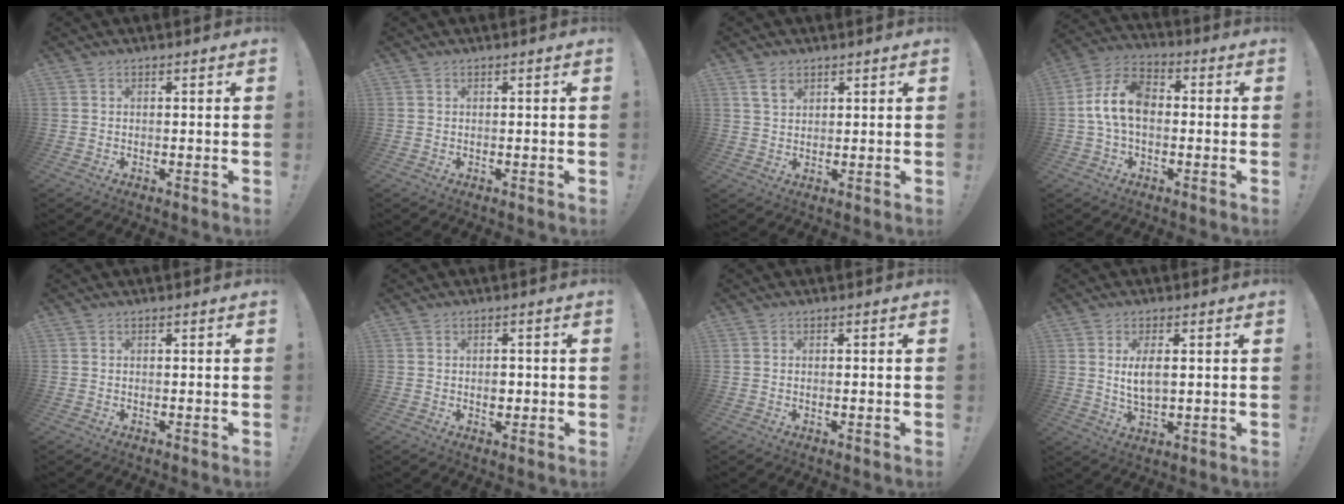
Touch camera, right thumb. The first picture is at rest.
{"total": 0.0}
{"total": 4.6, "force": [2.6, 3.1, 2.2], "torque": [-0.030, -0.007, 0.049]}
{"total": 12.0, "force": [-0.1, 7.8, 9.1], "torque": [-0.171, 0.010, 0.000]}
{"total": 0.0}
{"total": 2.9, "force": [-0.2, 2.4, 1.6], "torque": [-0.007, -0.003, -0.009]}
{"total": 0.0}
{"total": 6.0, "force": [1.1, 2.5, 5.4], "torque": [-0.092, -0.011, 0.012]}